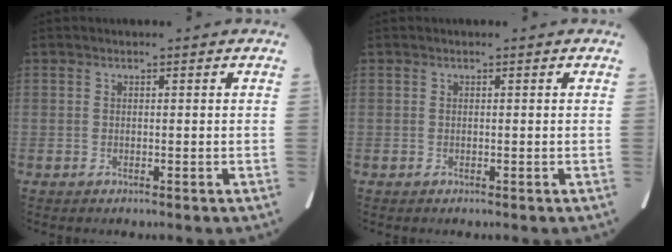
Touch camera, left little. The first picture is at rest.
{"total": 0.0}